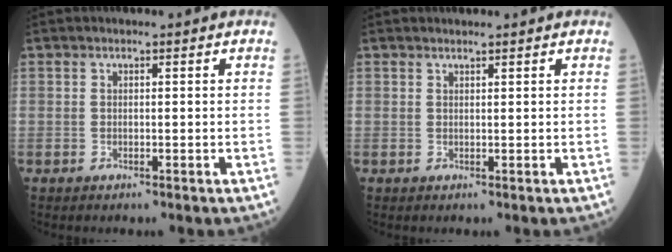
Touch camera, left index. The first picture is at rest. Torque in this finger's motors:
{"motor_torque": [-0.33, -0.03, -0.02, 0.01]}